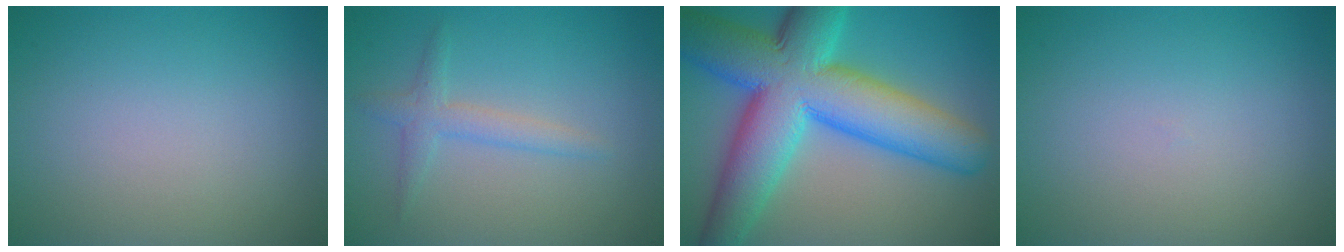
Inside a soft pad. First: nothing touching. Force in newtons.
{"total": 2.0, "press": 2.0, "slide": 0.1}
{"total": 14.3, "press": 14.3, "slide": 0.2}
{"total": 0.0}